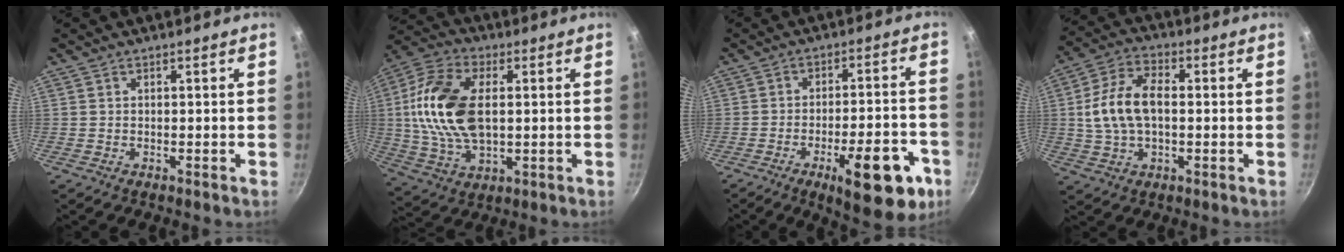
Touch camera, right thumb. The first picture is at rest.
{"total": 18.1, "force": [1.8, 10.5, 14.7], "torque": [-0.276, 0.006, 0.028]}
{"total": 16.4, "force": [-7.4, 5.7, 13.5], "torque": [-0.147, 0.032, -0.093]}
{"total": 11.9, "force": [0.4, 7.1, 9.6], "torque": [-0.176, 0.026, -0.001]}